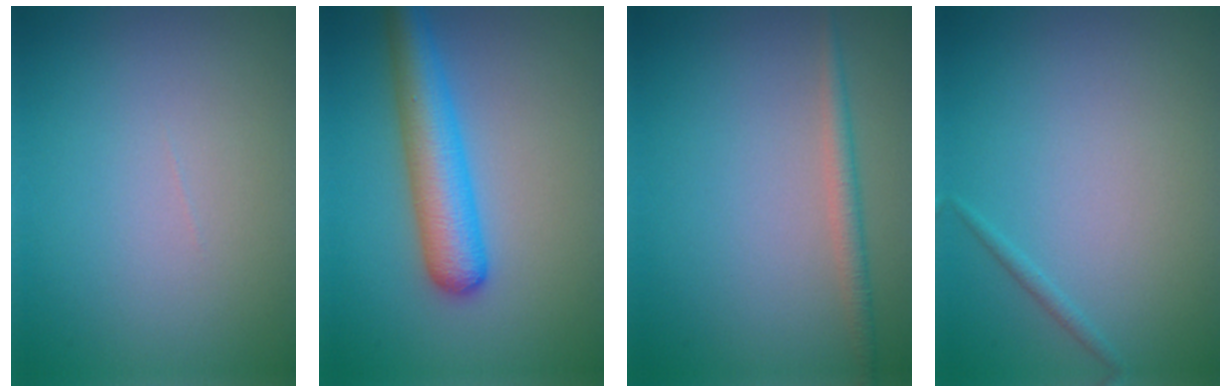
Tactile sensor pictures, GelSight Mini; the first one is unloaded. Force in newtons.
{"total": 5.3, "press": 5.3, "slide": 0.2}
{"total": 1.7, "press": 1.7, "slide": 0.1}
{"total": 0.6, "press": 0.6, "slide": 0.0}